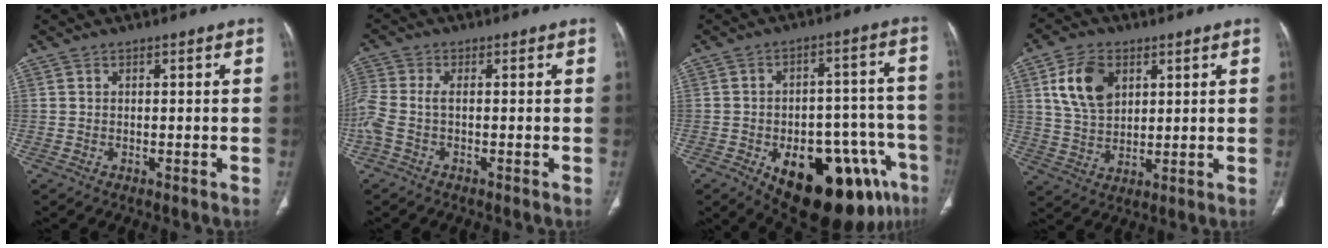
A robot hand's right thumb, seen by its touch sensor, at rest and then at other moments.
{"total": 6.2, "force": [-1.3, 2.8, 5.4], "torque": [-0.155, 0.014, -0.031]}
{"total": 24.4, "force": [-11.5, 11.8, 18.0], "torque": [-0.178, 0.053, -0.143]}
{"total": 10.3, "force": [3.9, 6.8, 6.7], "torque": [-0.108, -0.012, 0.079]}